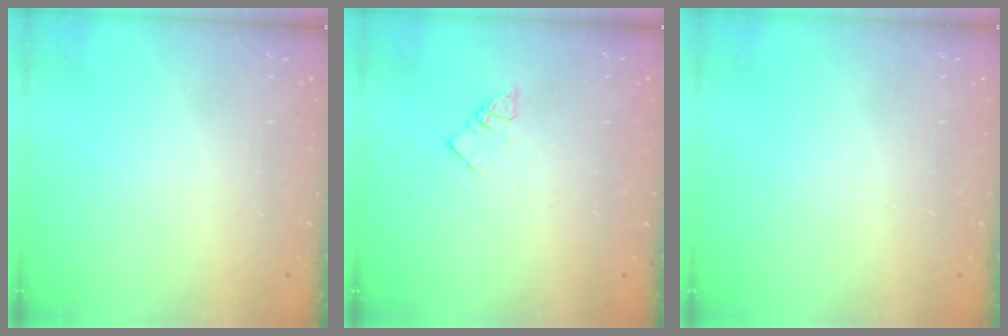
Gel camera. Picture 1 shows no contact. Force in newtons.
{"total": 4.5, "press": 4.5, "slide": 0.4}
{"total": 1.9, "press": 1.9, "slide": 0.1}